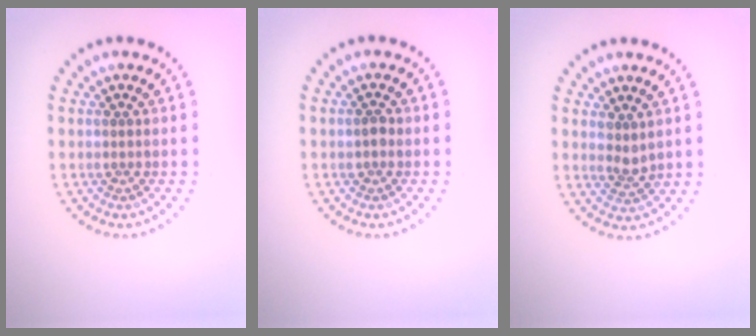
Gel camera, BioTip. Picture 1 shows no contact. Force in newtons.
{"total": 1.0, "press": 1.0, "slide": 0.2}
{"total": 1.8, "press": 1.6, "slide": 0.8}